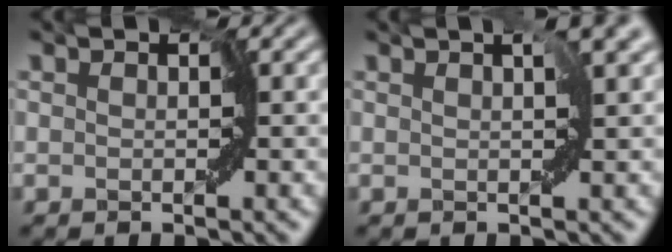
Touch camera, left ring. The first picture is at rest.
{"total": 2.7, "force": [1.3, 0.6, 2.3], "torque": [-0.038, 0.007, 0.022]}